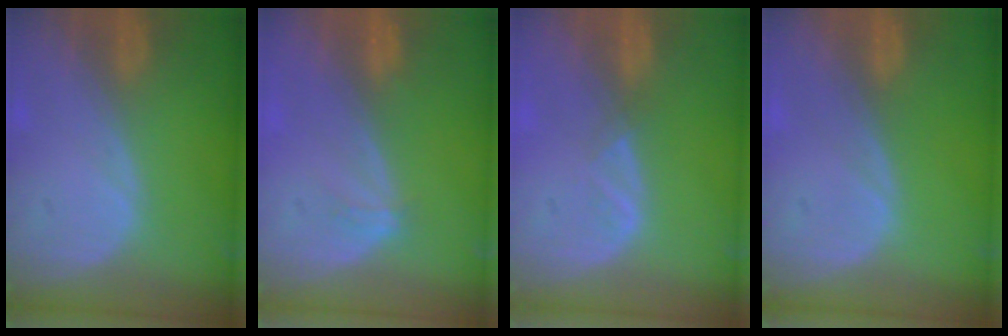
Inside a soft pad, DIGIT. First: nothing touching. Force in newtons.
{"total": 1.5, "press": 1.1, "slide": 1.0}
{"total": 1.3, "press": 1.2, "slide": 0.7}
{"total": 0.0}